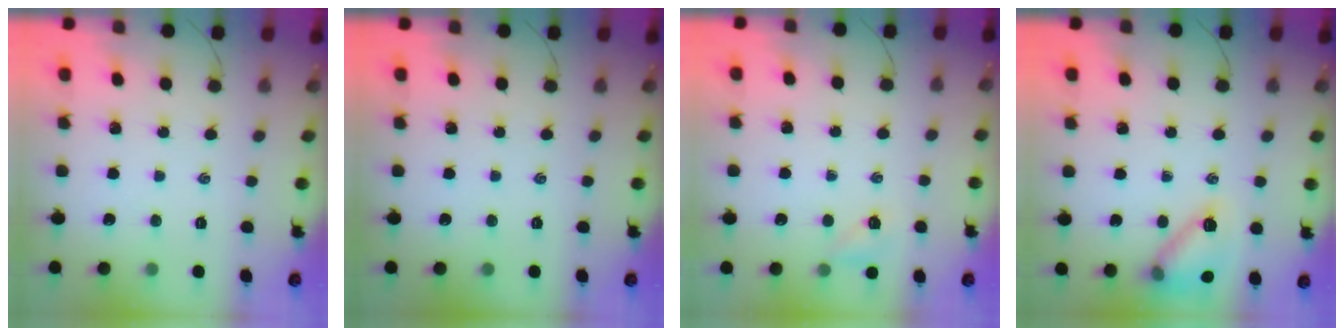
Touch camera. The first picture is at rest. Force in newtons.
{"total": 0.0}
{"total": 3.7, "press": 3.5, "slide": 1.3}
{"total": 13.4, "press": 13.4, "slide": 0.6}